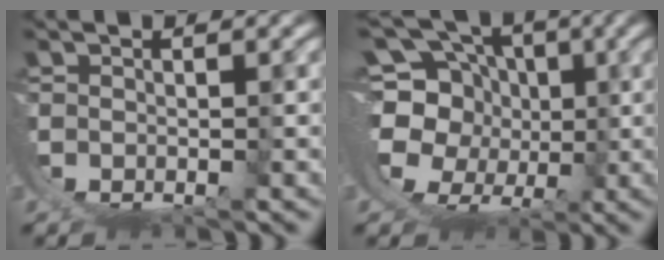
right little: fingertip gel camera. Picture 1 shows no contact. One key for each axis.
{"total": 12.7, "fx": 1.0, "fy": 10.1, "fz": 7.6, "tx": -0.167, "ty": -0.040, "tz": 0.020}